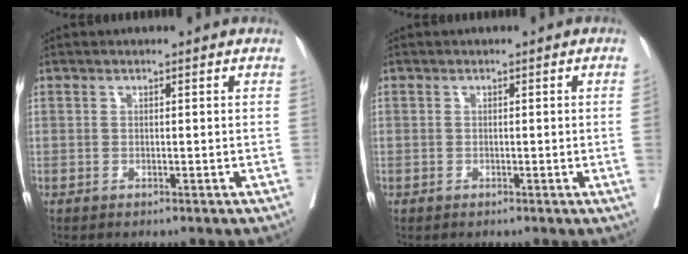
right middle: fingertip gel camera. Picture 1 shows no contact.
{"total": 1.0, "force": [-0.2, -0.4, 0.9], "torque": [-0.008, 0.000, -0.004]}